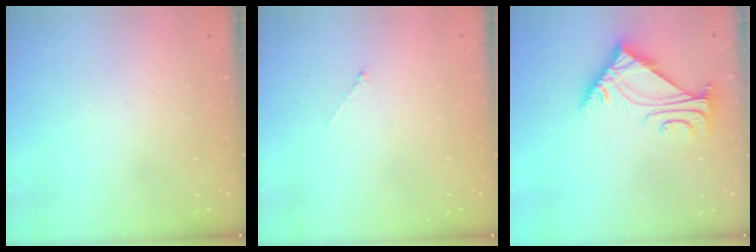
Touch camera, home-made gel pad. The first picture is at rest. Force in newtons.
{"total": 0.0}
{"total": 5.5, "press": 5.4, "slide": 0.8}